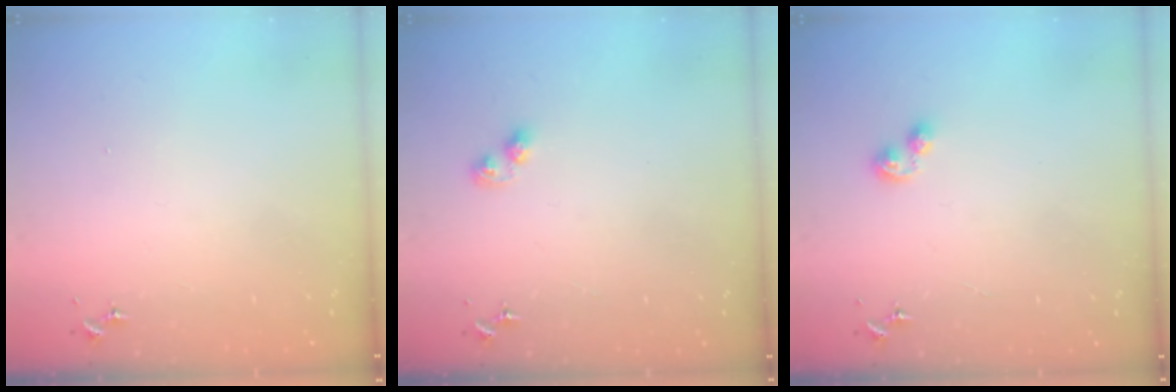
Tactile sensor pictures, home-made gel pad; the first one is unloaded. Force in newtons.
{"total": 2.6, "press": 2.6, "slide": 0.4}
{"total": 4.6, "press": 4.5, "slide": 0.6}